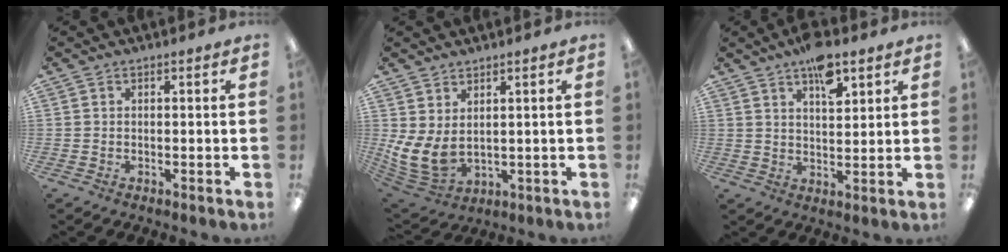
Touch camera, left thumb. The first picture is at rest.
{"total": 8.0, "force": [1.9, 4.9, 6.0], "torque": [-0.136, -0.031, 0.040]}
{"total": 8.3, "force": [5.6, 3.4, 5.2], "torque": [-0.075, -0.028, 0.093]}